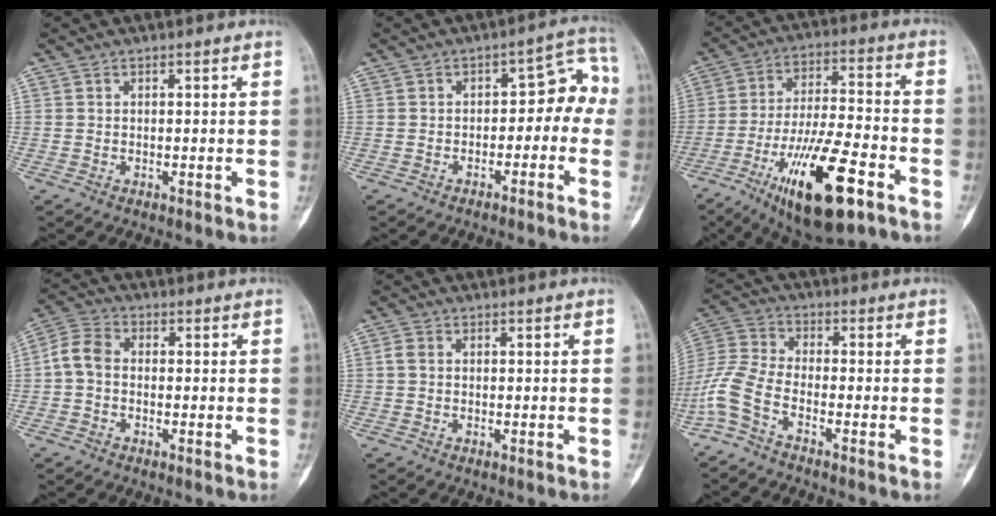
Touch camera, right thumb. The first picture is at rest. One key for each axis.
{"total": 7.4, "fx": -2.2, "fy": 4.8, "fz": 5.2, "tx": -0.034, "ty": 0.053, "tz": -0.037}
{"total": 19.7, "fx": -9.7, "fy": 5.8, "fz": 16.1, "tx": -0.299, "ty": 0.036, "tz": -0.157}
{"total": 5.4, "fx": -0.5, "fy": 3.9, "fz": 3.7, "tx": -0.068, "ty": 0.016, "tz": -0.022}
{"total": 1.7, "fx": 0.2, "fy": 1.3, "fz": 1.1, "tx": -0.025, "ty": 0.004, "tz": 0.002}
{"total": 8.0, "fx": -4.6, "fy": 2.5, "fz": 6.0, "tx": -0.154, "ty": 0.024, "tz": -0.111}